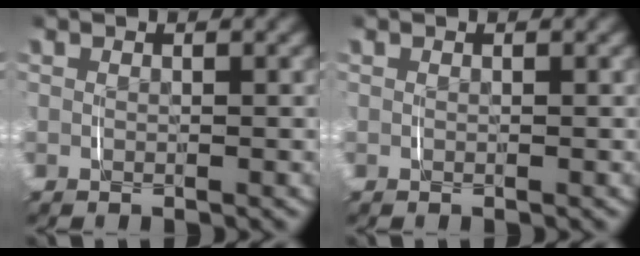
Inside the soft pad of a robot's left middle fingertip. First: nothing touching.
{"total": 0.0}